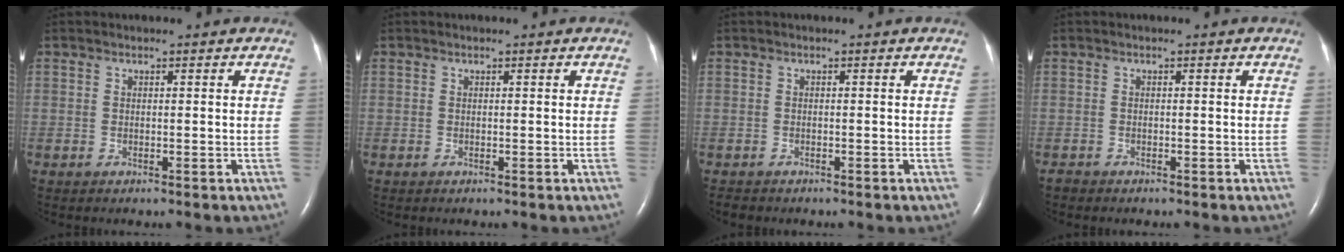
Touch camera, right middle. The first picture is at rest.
{"total": 0.0}
{"total": 1.0, "force": [-0.9, 0.4, 0.1], "torque": [-0.006, -0.002, -0.015]}
{"total": 0.6, "force": [-0.6, 0.2, 0.0], "torque": [-0.006, -0.001, -0.013]}